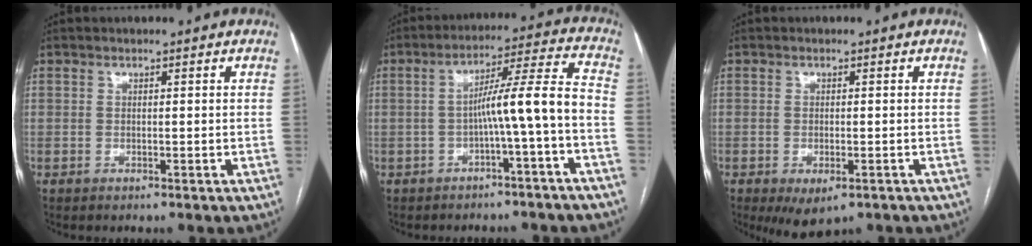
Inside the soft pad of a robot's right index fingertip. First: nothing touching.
{"total": 9.0, "force": [-2.5, -0.9, 8.6], "torque": [-0.131, 0.032, -0.036]}
{"total": 4.9, "force": [-2.7, 2.0, 3.5], "torque": [-0.054, -0.010, -0.031]}